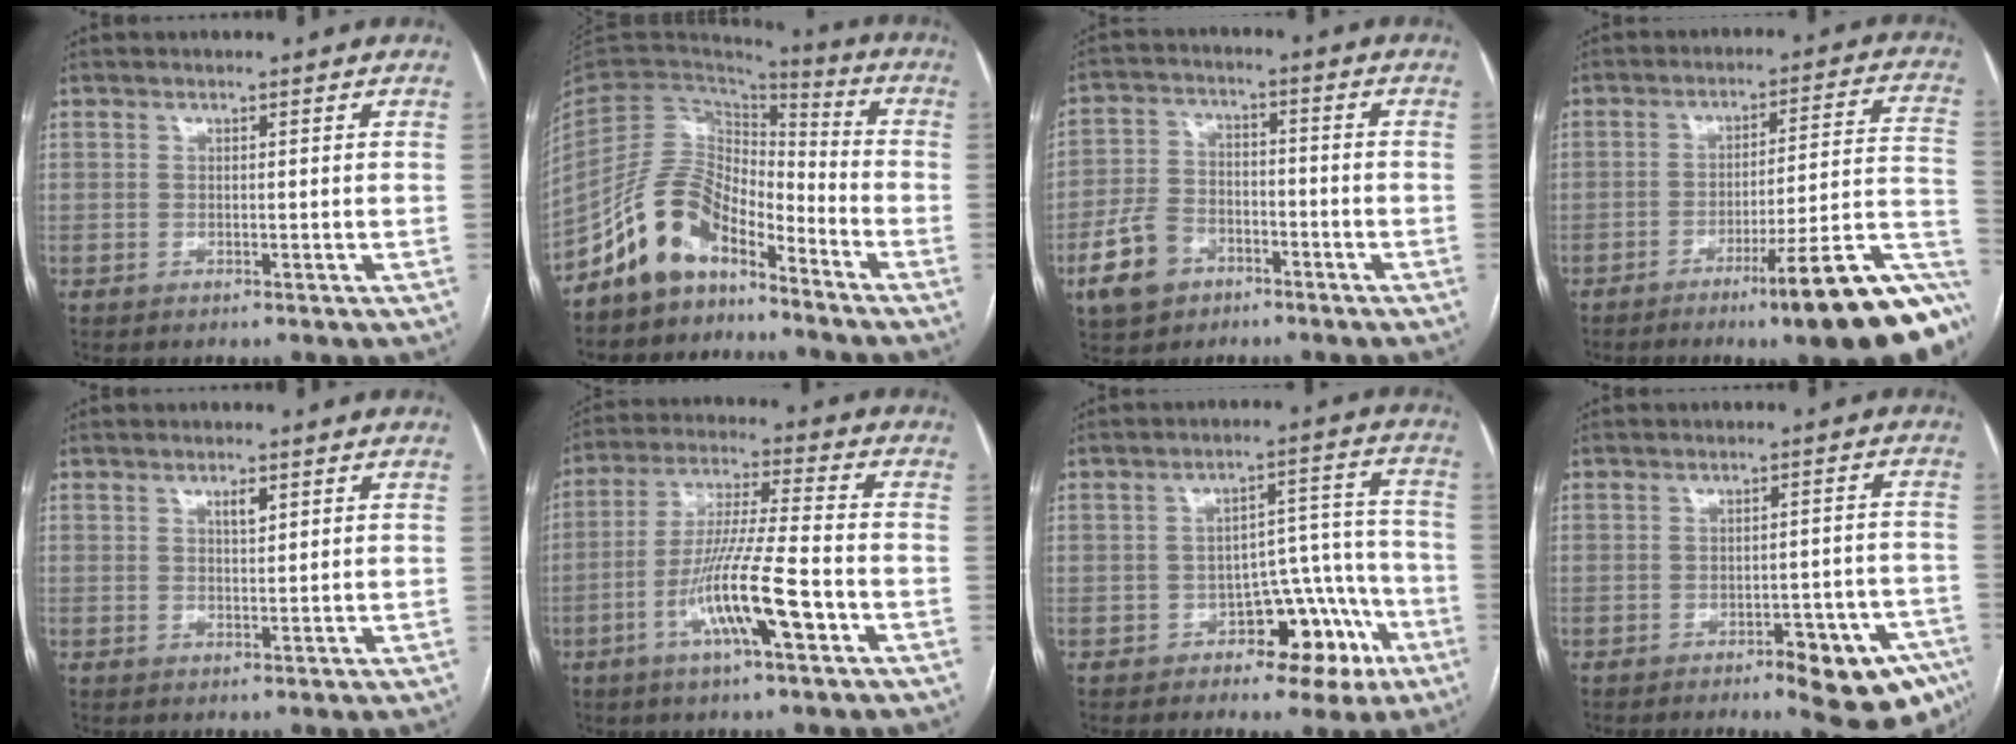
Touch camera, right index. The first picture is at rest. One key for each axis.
{"total": 11.3, "fx": -8.3, "fy": 5.3, "fz": 5.4, "tx": -0.113, "ty": 0.033, "tz": -0.161}
{"total": 9.1, "fx": -4.8, "fy": 6.3, "fz": 4.5, "tx": -0.109, "ty": 0.013, "tz": -0.080}
{"total": 19.8, "fx": -11.8, "fy": 1.6, "fz": 15.8, "tx": -0.103, "ty": 0.036, "tz": -0.170}
{"total": 1.8, "fx": 0.9, "fy": 0.6, "fz": 1.5, "tx": -0.024, "ty": -0.001, "tz": 0.014}
{"total": 12.5, "fx": -4.8, "fy": 0.6, "fz": 11.5, "tx": -0.219, "ty": -0.008, "tz": -0.089}
{"total": 9.5, "fx": -4.9, "fy": 6.1, "fz": 5.4, "tx": -0.036, "ty": 0.043, "tz": -0.057}
{"total": 11.8, "fx": -7.6, "fy": 3.1, "fz": 8.4, "tx": -0.052, "ty": 0.020, "tz": -0.096}